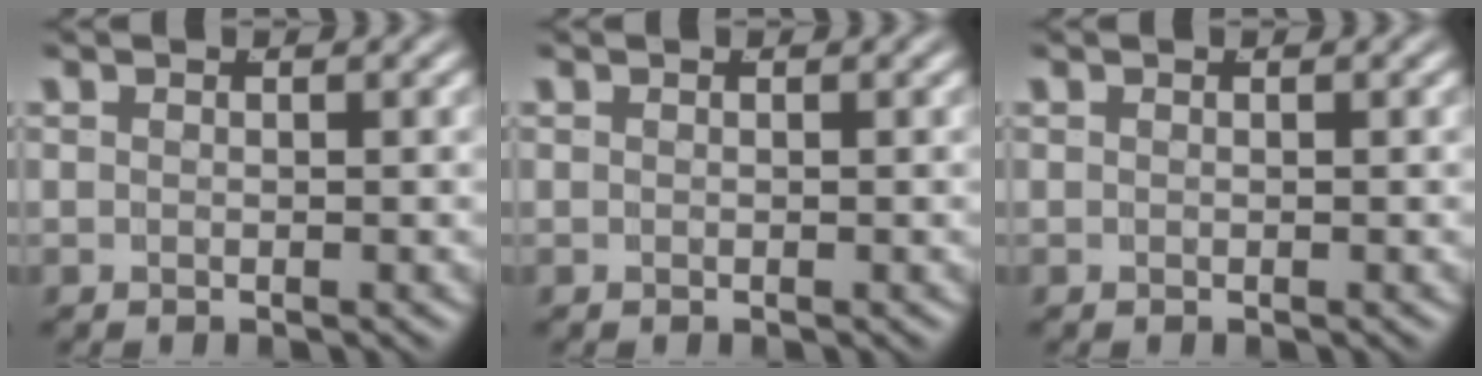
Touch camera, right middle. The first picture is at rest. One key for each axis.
{"total": 0.0}
{"total": 0.0}